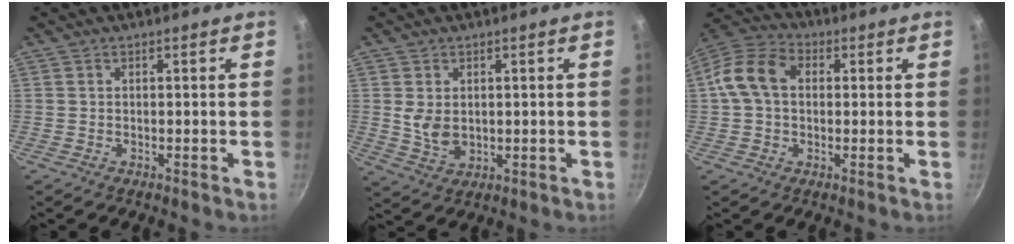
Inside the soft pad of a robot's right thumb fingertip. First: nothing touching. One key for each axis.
{"total": 4.7, "fx": 0.5, "fy": 3.3, "fz": 3.3, "tx": -0.051, "ty": -0.009, "tz": 0.020}
{"total": 10.7, "fx": 1.2, "fy": 7.6, "fz": 7.4, "tx": -0.146, "ty": 0.033, "tz": 0.014}